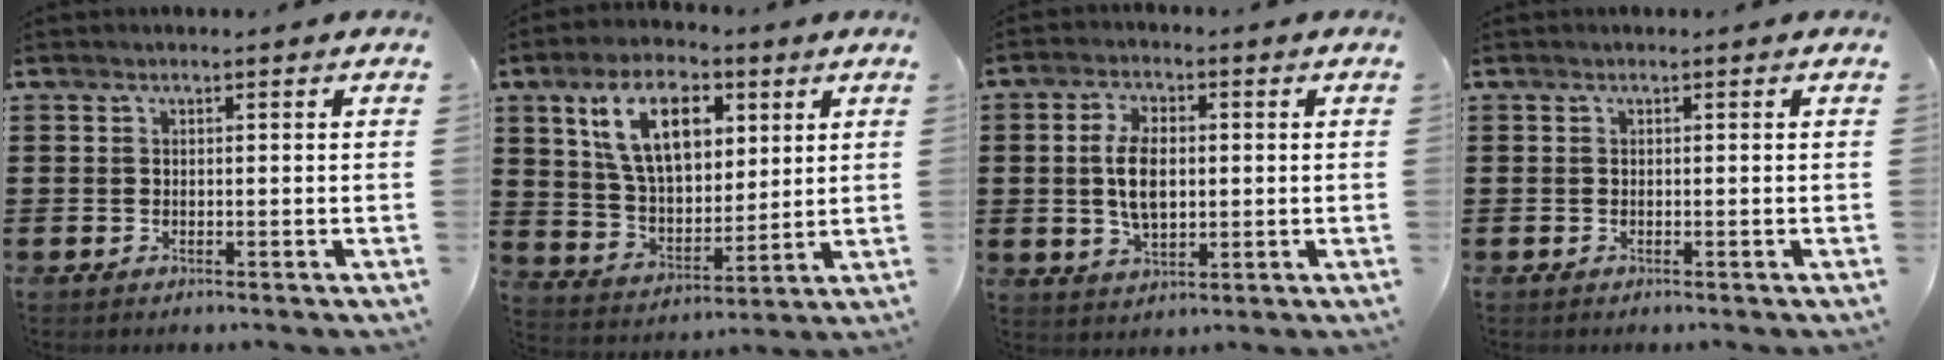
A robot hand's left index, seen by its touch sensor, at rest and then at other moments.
{"total": 12.5, "force": [5.9, 6.8, 8.7], "torque": [-0.179, 0.014, 0.106]}
{"total": 6.9, "force": [0.4, 3.6, 5.9], "torque": [-0.120, 0.005, 0.002]}
{"total": 0.0}